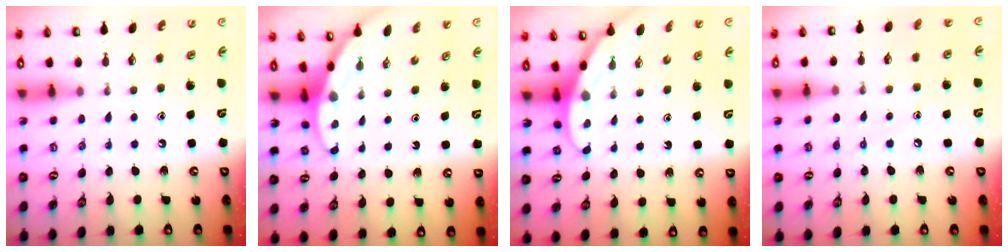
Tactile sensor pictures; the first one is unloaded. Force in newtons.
{"total": 3.5, "press": 3.5, "slide": 0.1}
{"total": 3.0, "press": 3.0, "slide": 0.1}
{"total": 5.4, "press": 5.3, "slide": 0.6}